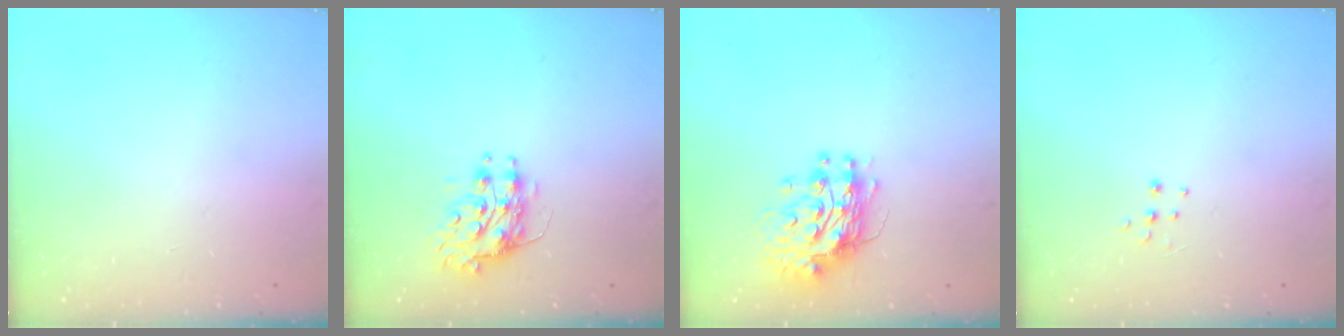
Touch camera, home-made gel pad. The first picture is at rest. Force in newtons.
{"total": 8.1, "press": 8.1, "slide": 0.2}
{"total": 11.0, "press": 10.9, "slide": 1.0}
{"total": 4.3, "press": 4.3, "slide": 0.4}